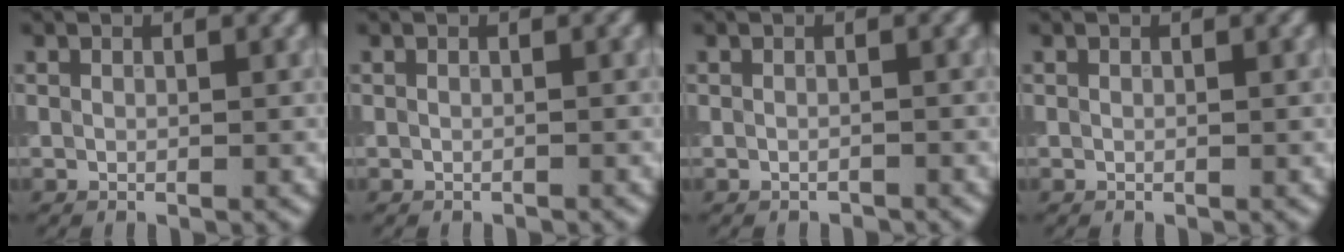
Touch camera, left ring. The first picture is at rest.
{"total": 0.0}
{"total": 0.5, "force": [-0.5, 0.2, 0.1], "torque": [-0.003, -0.004, -0.008]}
{"total": 0.0}